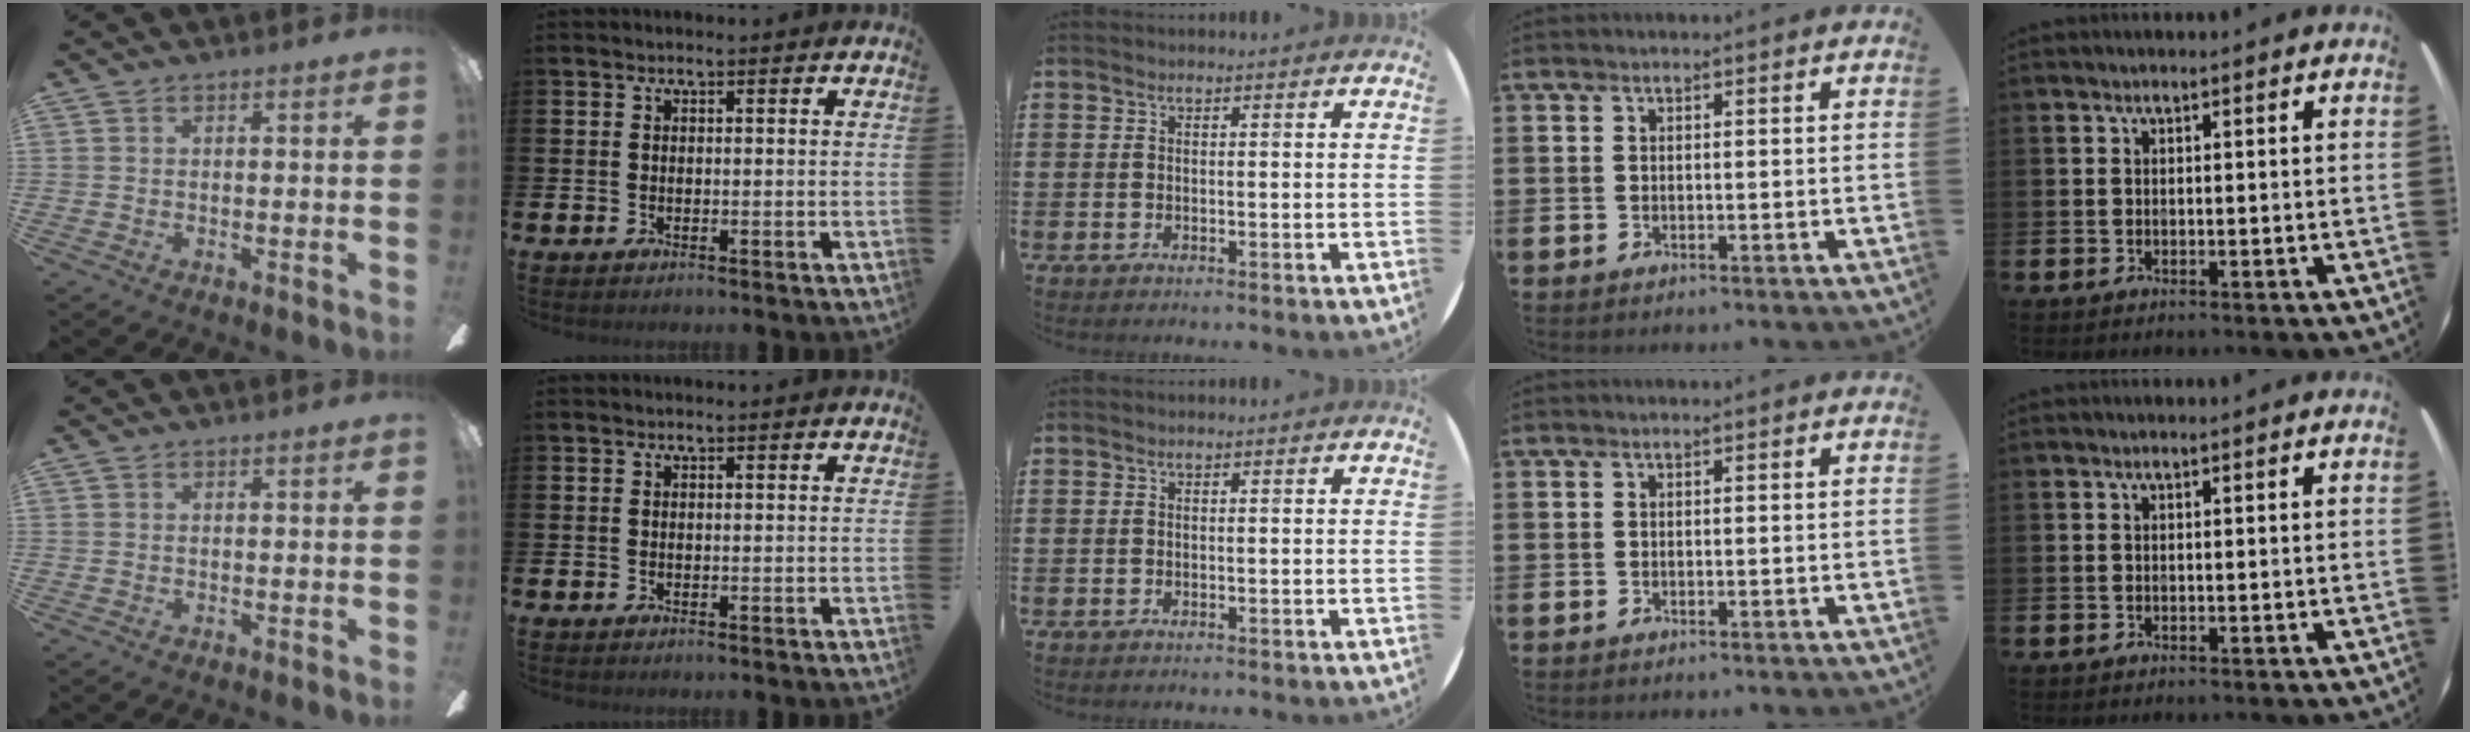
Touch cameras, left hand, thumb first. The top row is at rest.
{}